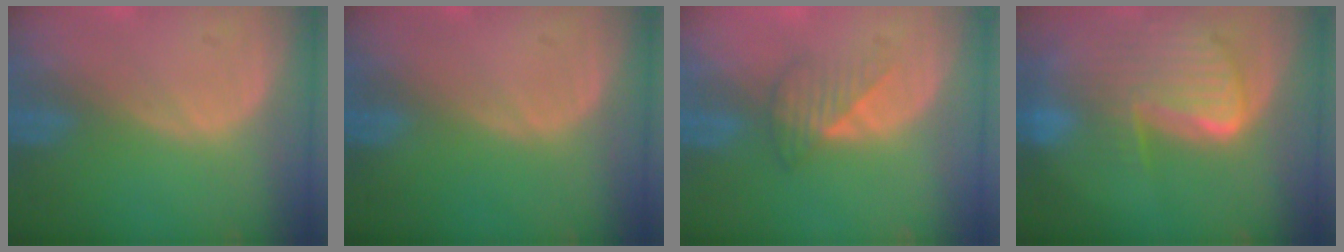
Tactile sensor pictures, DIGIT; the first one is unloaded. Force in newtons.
{"total": 0.0}
{"total": 3.5, "press": 3.2, "slide": 1.5}
{"total": 9.9, "press": 8.5, "slide": 5.1}